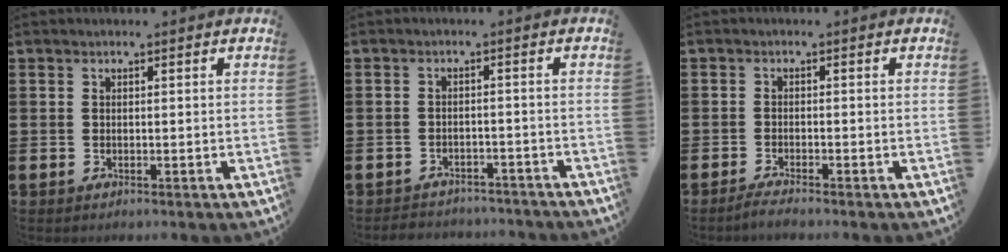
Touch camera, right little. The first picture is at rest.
{"total": 2.1, "force": [-2.0, 0.2, -0.3], "torque": [-0.004, 0.004, -0.046]}
{"total": 1.4, "force": [-1.2, 0.0, 0.8], "torque": [-0.013, -0.001, -0.023]}